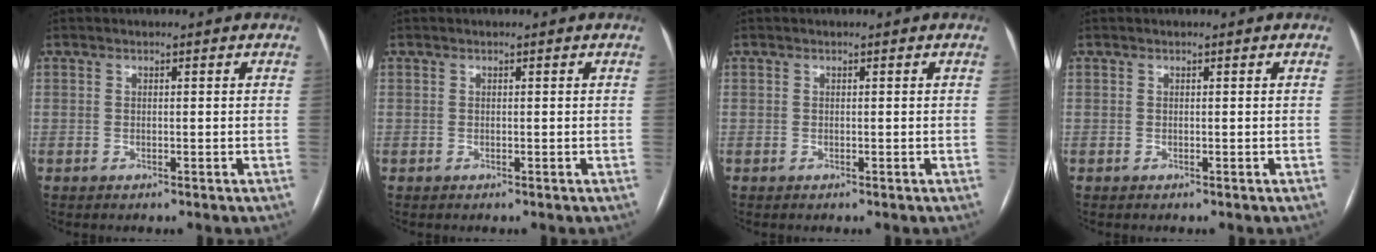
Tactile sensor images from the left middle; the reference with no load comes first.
{"total": 0.0}
{"total": 0.0}
{"total": 0.0}